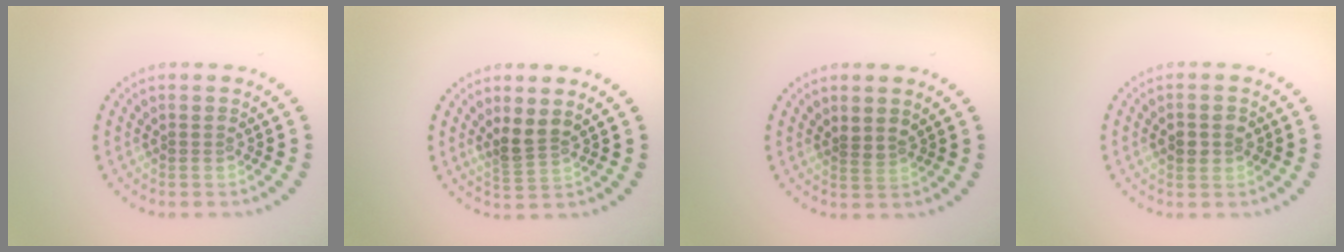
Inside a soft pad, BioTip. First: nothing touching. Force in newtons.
{"total": 2.2, "press": 1.7, "slide": 1.4}
{"total": 1.0, "press": 0.7, "slide": 0.7}
{"total": 1.9, "press": 1.9, "slide": 0.2}